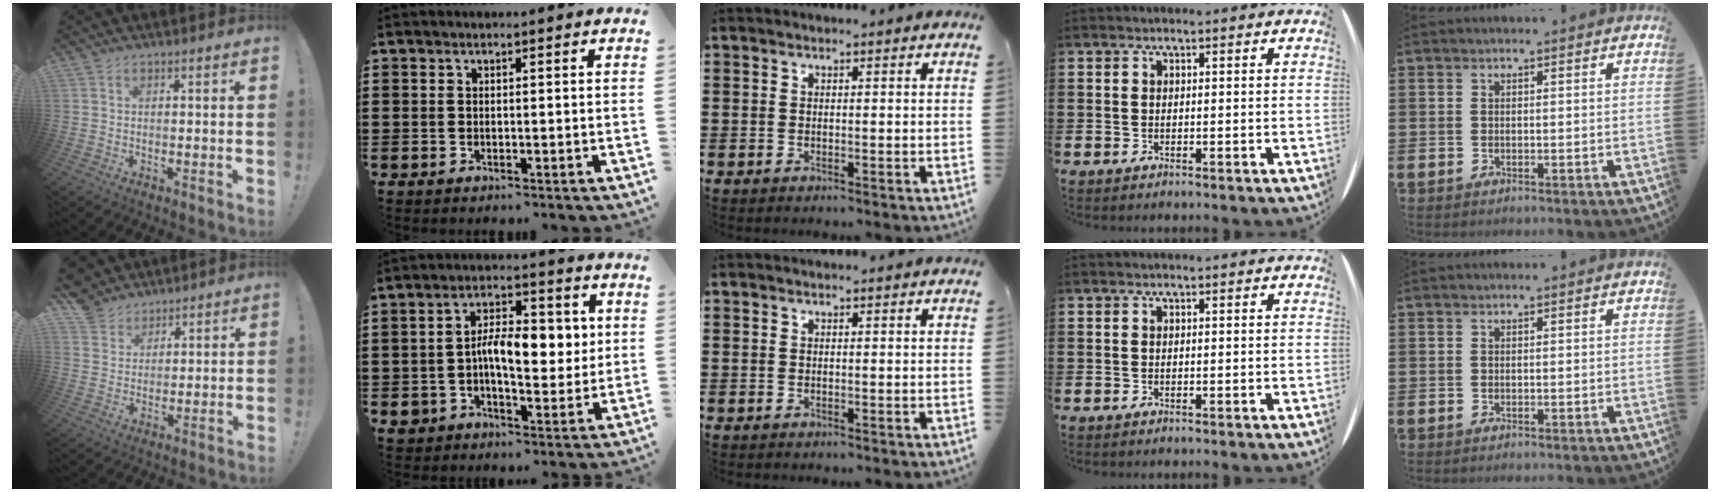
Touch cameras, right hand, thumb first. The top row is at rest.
{"thumb": {"total": 7.5, "force": [5.7, 4.9, 0.6], "torque": [-0.014, -0.049, 0.113]}, "index": {"total": 9.5, "force": [0.6, 5.8, 7.5], "torque": [-0.112, 0.008, 0.007]}}